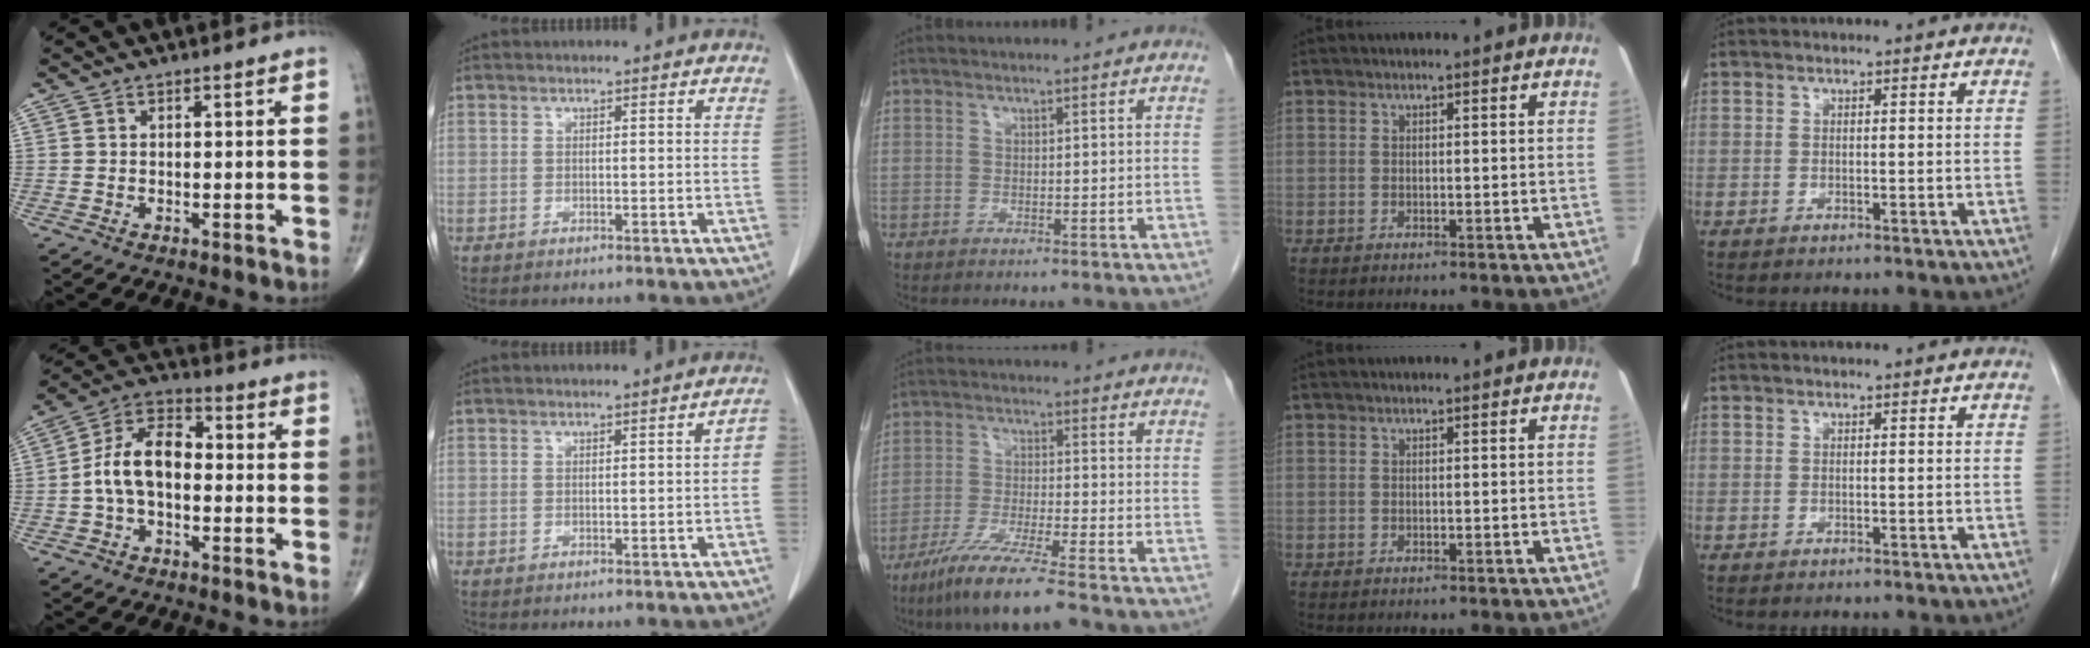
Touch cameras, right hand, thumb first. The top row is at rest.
{"thumb": {"total": 10.7, "force": [-1.1, 6.5, 8.4], "torque": [-0.149, 0.038, -0.031]}, "index": {"total": 1.9, "force": [-0.2, 0.5, 1.8], "torque": [-0.018, 0.011, -0.001]}, "middle": {"total": 9.4, "force": [-7.0, -0.5, 6.2], "torque": [-0.114, -0.032, -0.127]}}